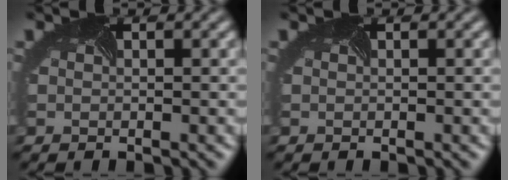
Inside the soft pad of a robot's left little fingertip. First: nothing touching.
{"total": 0.0}